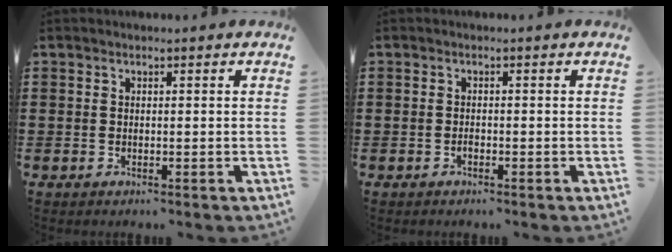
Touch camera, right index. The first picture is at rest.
{"total": 0.8, "force": [-0.6, 0.2, 0.5], "torque": [-0.013, -0.006, -0.010]}